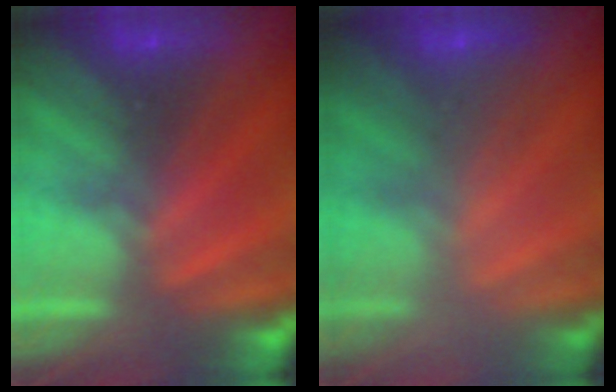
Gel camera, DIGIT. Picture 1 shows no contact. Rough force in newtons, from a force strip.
{"total": 2.1}